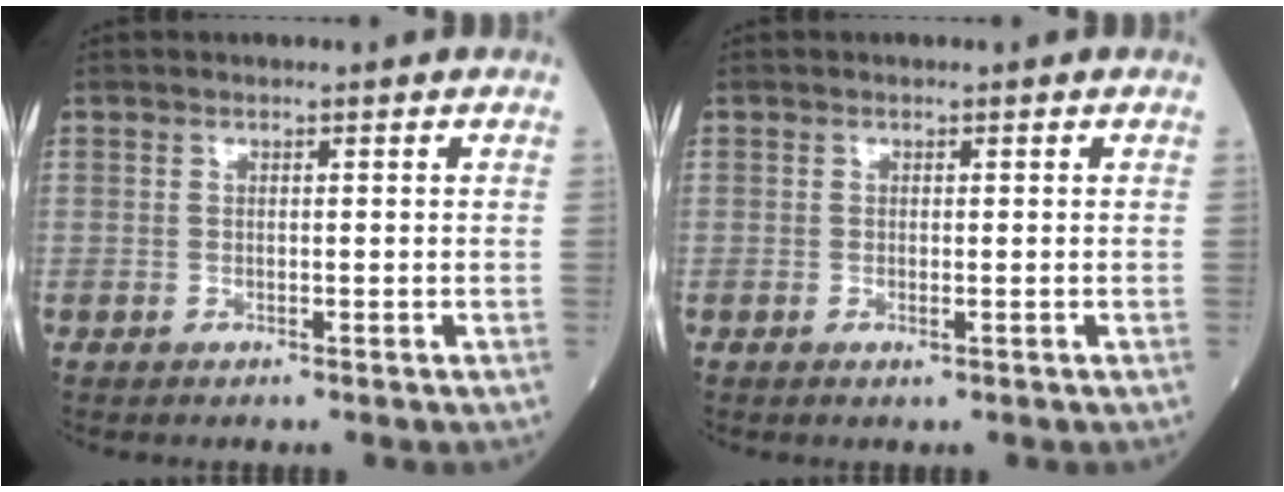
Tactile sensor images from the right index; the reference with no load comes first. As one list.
[{"total": 0.6, "force": [-0.1, 0.1, 0.6], "torque": [-0.013, -0.003, 0.002]}]